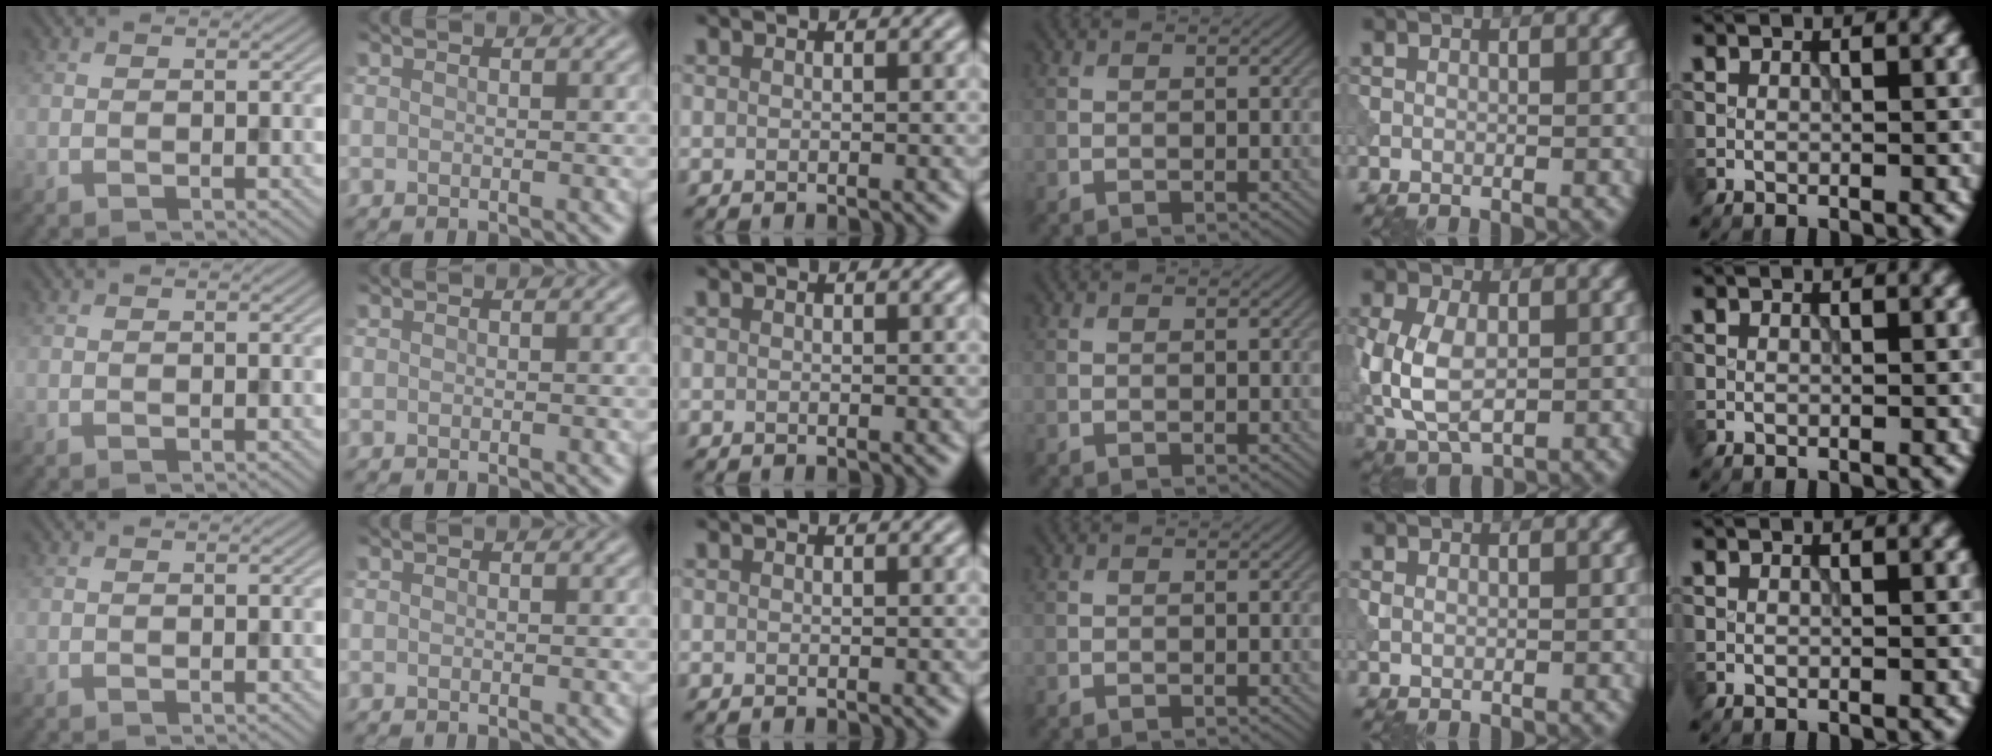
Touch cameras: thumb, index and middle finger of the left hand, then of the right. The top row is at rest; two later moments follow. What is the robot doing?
{"motion": "press", "object": "tv remote"}